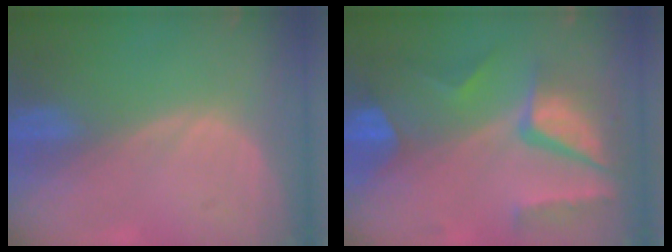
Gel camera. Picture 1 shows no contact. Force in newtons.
{"total": 10.4, "press": 8.8, "slide": 5.6}